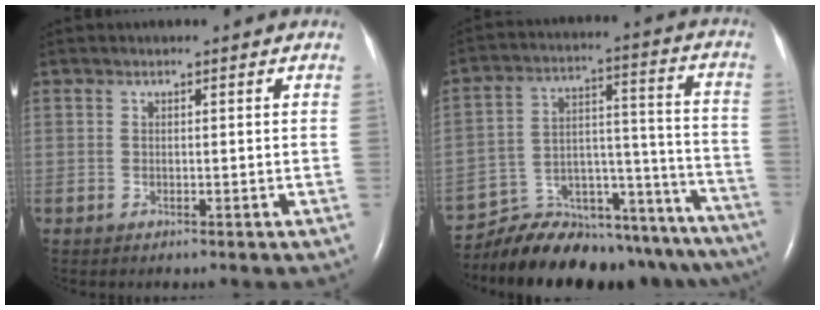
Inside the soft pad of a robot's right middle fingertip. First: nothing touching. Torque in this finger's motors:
{"motor_torque": [0.97, -1.17, 0.24, 0.13]}